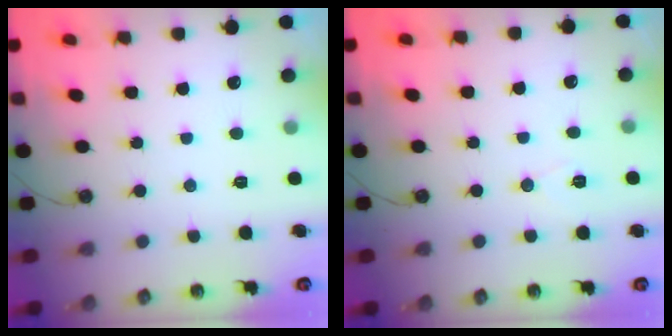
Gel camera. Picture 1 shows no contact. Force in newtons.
{"total": 5.9, "press": 4.0, "slide": 4.4}